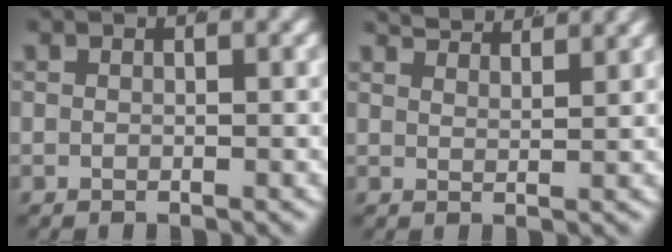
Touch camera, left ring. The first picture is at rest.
{"total": 3.9, "force": [3.6, 0.2, 1.2], "torque": [-0.021, 0.003, 0.063]}